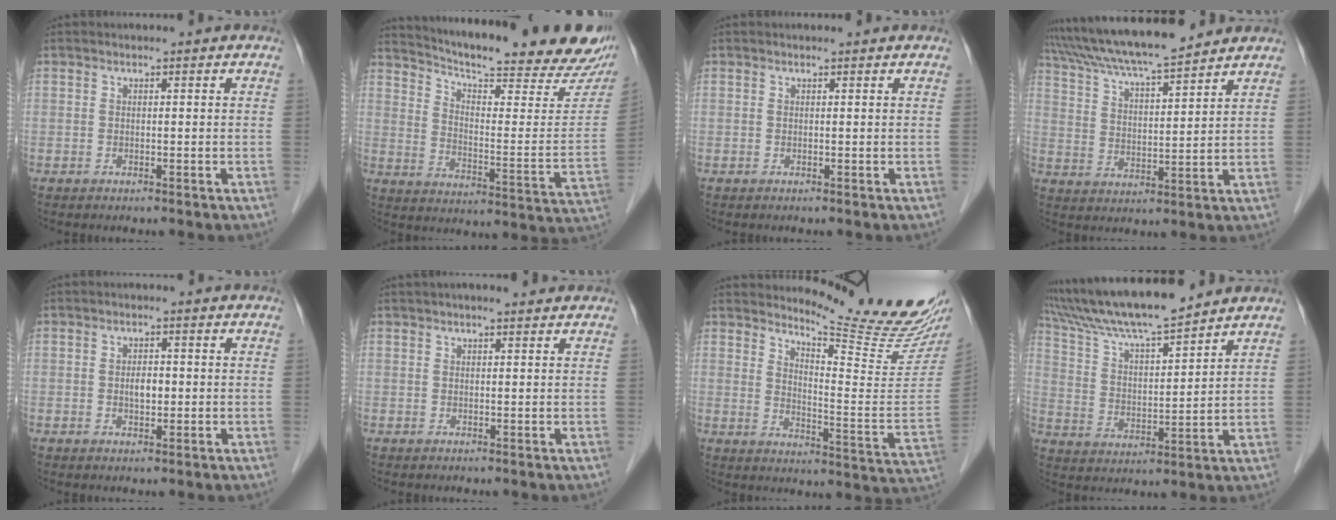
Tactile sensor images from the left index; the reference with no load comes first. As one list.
[{"total": 27.6, "force": [24.4, 3.5, 12.5], "torque": [-0.194, -0.075, 0.309]}, {"total": 0.6, "force": [0.6, 0.1, 0.0], "torque": [-0.004, 0.004, 0.006]}, {"total": 15.0, "force": [13.4, 0.9, 6.6], "torque": [-0.123, 0.020, 0.229]}, {"total": 2.2, "force": [0.0, 1.2, 1.9], "torque": [-0.033, 0.001, -0.001]}, {"total": 3.5, "force": [2.9, 0.5, 1.9], "torque": [-0.024, 0.025, 0.042]}, {"total": 16.9, "force": [15.9, -0.1, 5.7], "torque": [-0.090, -0.108, 0.203]}, {"total": 15.0, "force": [13.4, 0.6, 6.6], "torque": [-0.127, 0.014, 0.239]}]